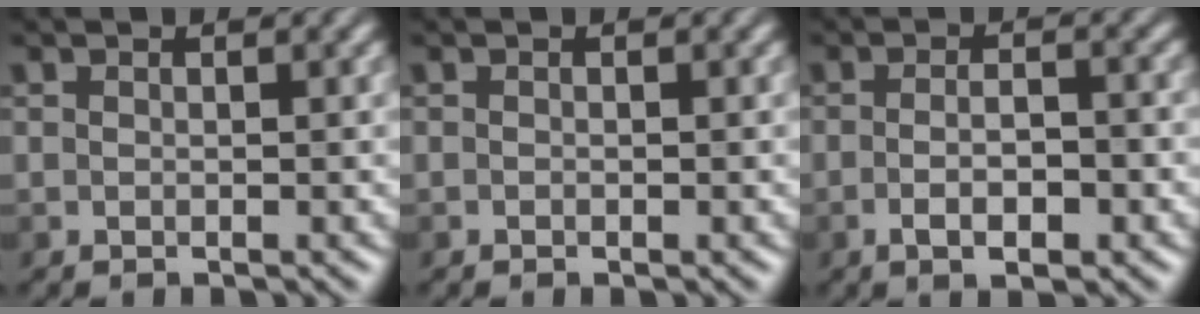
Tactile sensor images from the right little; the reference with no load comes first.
{"total": 0.0}
{"total": 3.7, "force": [-1.1, 1.2, 3.4], "torque": [-0.058, -0.006, -0.015]}